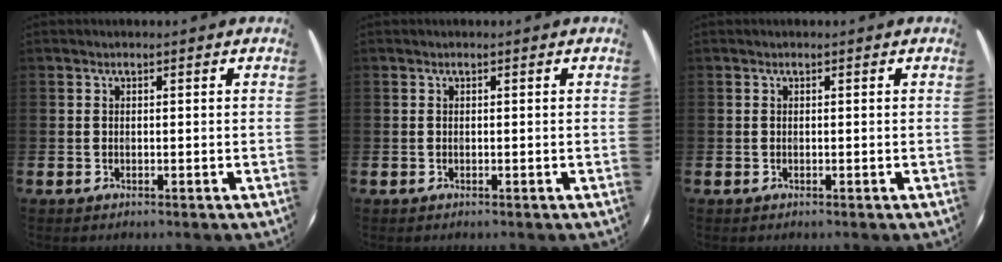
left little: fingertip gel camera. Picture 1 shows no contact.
{"total": 0.0}
{"total": 0.0}